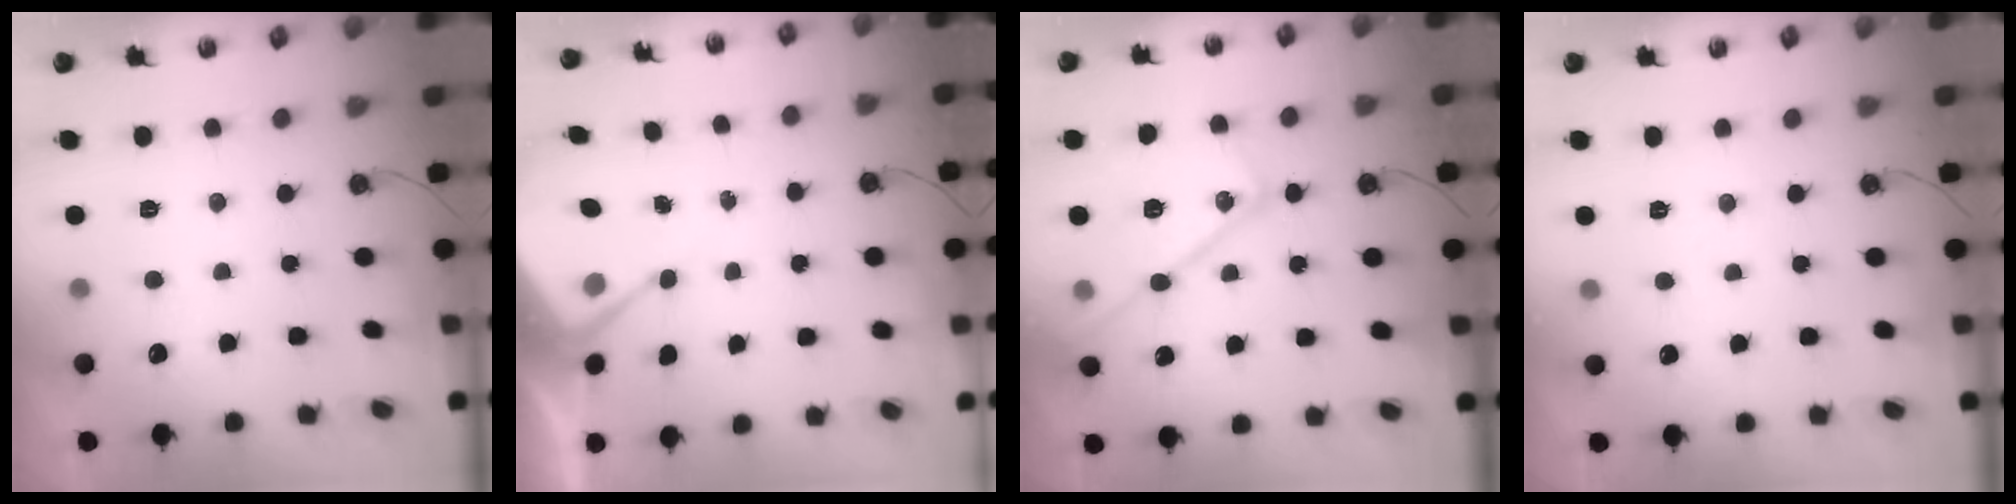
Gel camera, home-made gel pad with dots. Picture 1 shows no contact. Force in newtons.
{"total": 5.8, "press": 5.7, "slide": 0.7}
{"total": 17.5, "press": 17.4, "slide": 1.0}
{"total": 2.9, "press": 2.8, "slide": 0.7}